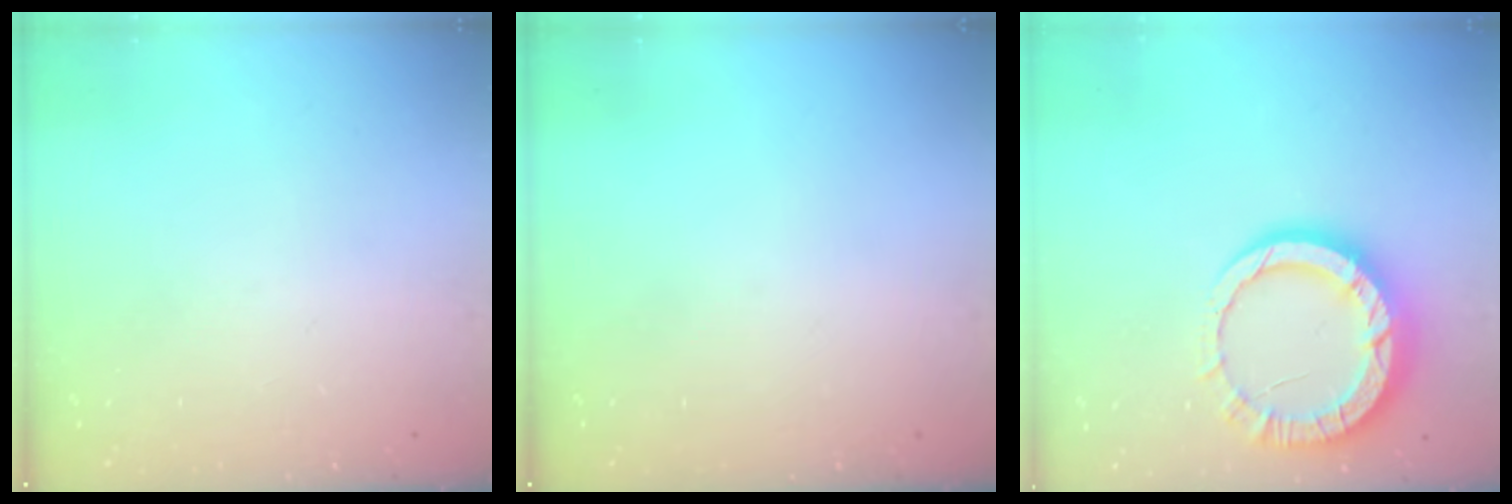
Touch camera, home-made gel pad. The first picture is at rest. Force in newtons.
{"total": 0.0}
{"total": 13.4, "press": 13.3, "slide": 1.4}